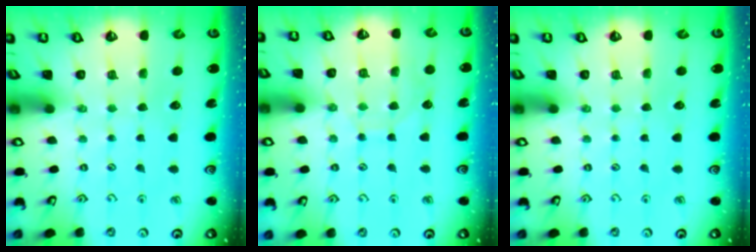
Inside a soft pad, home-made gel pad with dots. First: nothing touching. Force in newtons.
{"total": 7.7, "press": 7.7, "slide": 0.3}
{"total": 0.0}